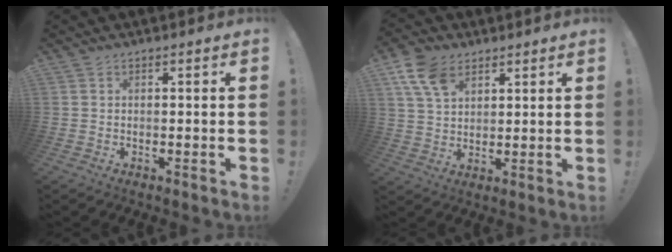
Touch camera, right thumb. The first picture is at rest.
{"total": 10.8, "force": [5.9, 6.9, 5.9], "torque": [-0.104, -0.014, 0.116]}